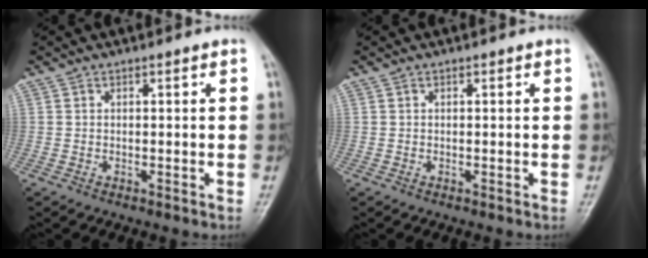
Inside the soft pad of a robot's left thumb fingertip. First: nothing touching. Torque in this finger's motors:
{"motor_torque": [0.00, 0.00, -0.01, -0.01, 0.00]}